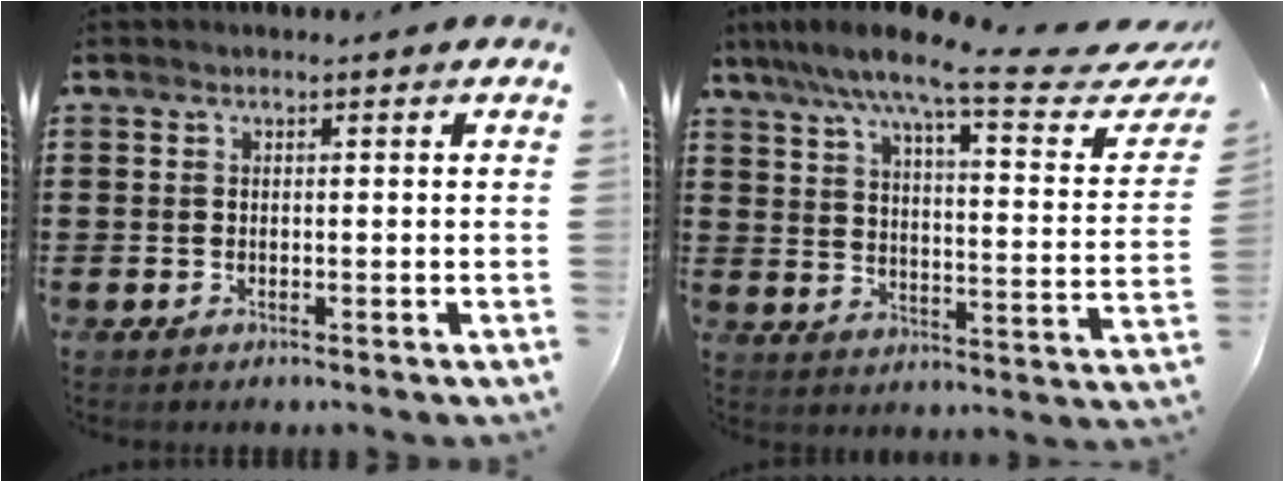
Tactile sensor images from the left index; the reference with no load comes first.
{"total": 10.6, "force": [7.7, 0.7, 7.3], "torque": [-0.135, -0.050, 0.113]}